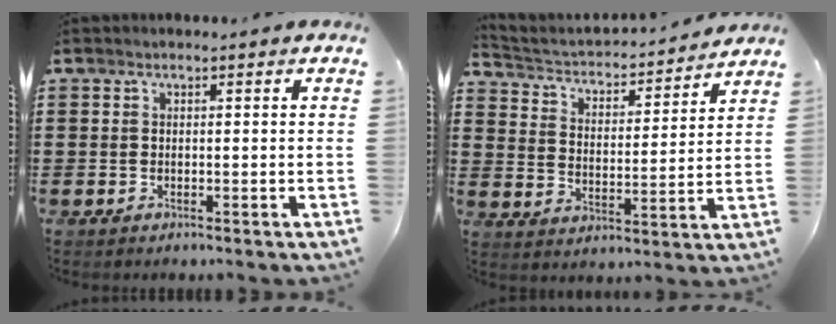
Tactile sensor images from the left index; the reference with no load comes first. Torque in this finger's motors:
{"motor_torque": [0.68, 0.65, 0.02, 0.03]}